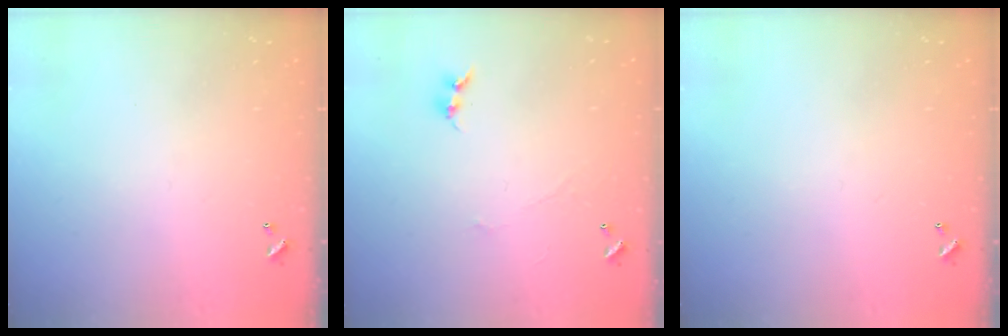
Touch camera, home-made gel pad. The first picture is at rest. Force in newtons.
{"total": 0.6, "press": 0.3, "slide": 0.5}
{"total": 0.0}